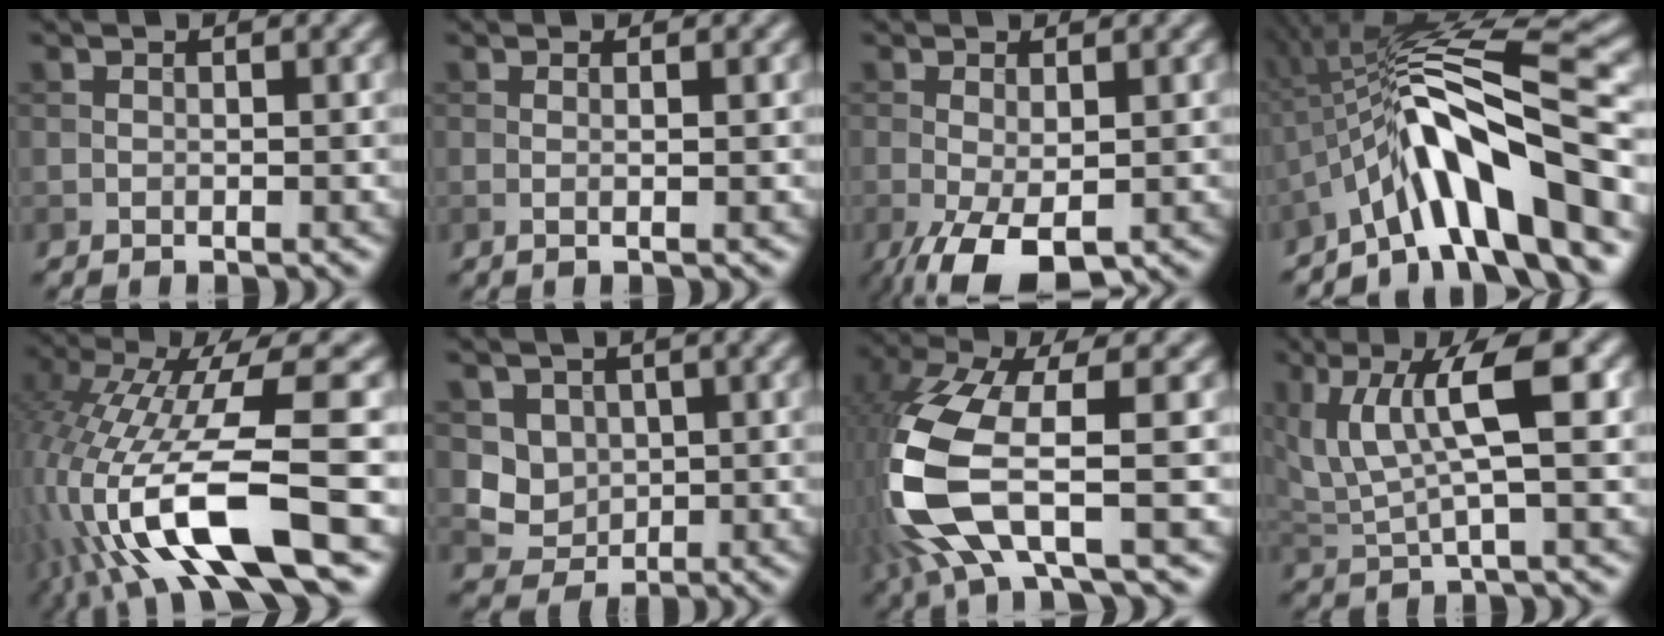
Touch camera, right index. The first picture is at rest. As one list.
[{"total": 1.1, "force": [0.1, 0.3, 1.0], "torque": [-0.014, 0.002, -0.004]}, {"total": 5.3, "force": [-2.2, 2.3, 4.3], "torque": [-0.093, -0.015, -0.036]}, {"total": 10.4, "force": [-4.2, 2.0, 9.3], "torque": [-0.139, 0.023, -0.078]}, {"total": 14.2, "force": [-4.6, 4.2, 12.8], "torque": [-0.257, 0.001, -0.075]}, {"total": 3.1, "force": [0.5, 2.9, 1.0], "torque": [-0.019, -0.007, 0.011]}, {"total": 10.3, "force": [-2.8, 3.5, 9.2], "torque": [-0.224, -0.008, -0.061]}, {"total": 6.9, "force": [2.1, 1.7, 6.4], "torque": [-0.131, 0.000, 0.039]}]